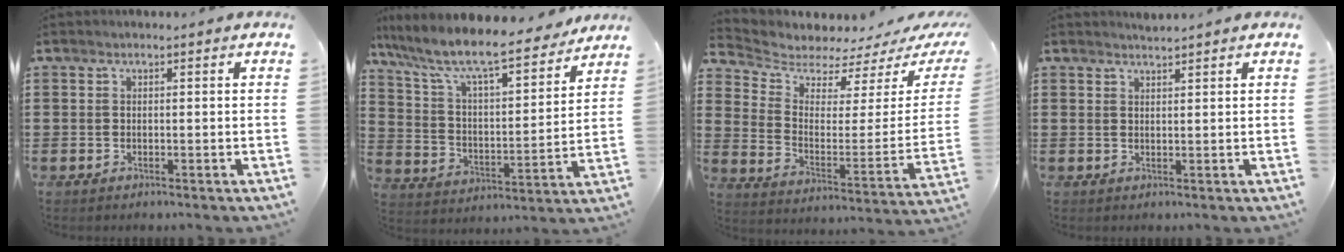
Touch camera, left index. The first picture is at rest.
{"total": 9.7, "force": [8.4, 1.0, 4.6], "torque": [-0.127, -0.059, 0.140]}
{"total": 3.9, "force": [3.7, 1.2, 0.4], "torque": [-0.040, -0.042, 0.061]}
{"total": 1.3, "force": [1.3, -0.2, 0.1], "torque": [-0.003, 0.001, 0.026]}